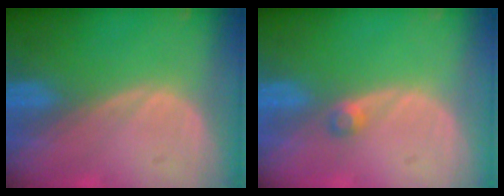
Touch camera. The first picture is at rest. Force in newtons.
{"total": 1.6, "press": 1.4, "slide": 0.9}